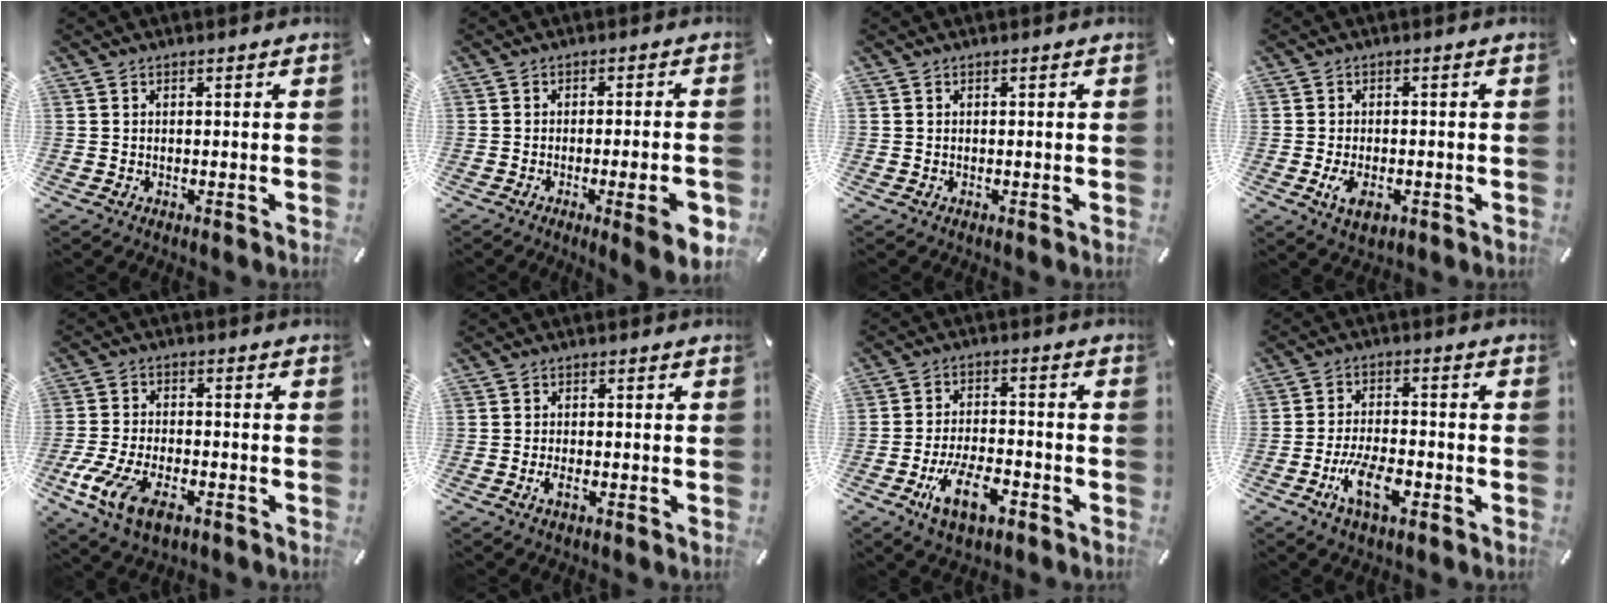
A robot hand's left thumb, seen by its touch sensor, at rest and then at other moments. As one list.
[{"total": 8.7, "force": [-2.8, 1.5, 8.0], "torque": [-0.121, 0.003, -0.039]}, {"total": 0.0}, {"total": 4.6, "force": [-1.7, 2.6, 3.4], "torque": [-0.082, -0.002, -0.034]}, {"total": 10.7, "force": [-5.3, 5.6, 7.5], "torque": [-0.170, 0.010, -0.100]}, {"total": 2.1, "force": [-0.9, 0.9, 1.6], "torque": [-0.027, 0.003, -0.016]}, {"total": 11.2, "force": [-5.4, 5.3, 8.2], "torque": [-0.158, 0.021, -0.096]}, {"total": 10.0, "force": [-4.7, 4.7, 7.5], "torque": [-0.150, 0.014, -0.083]}]